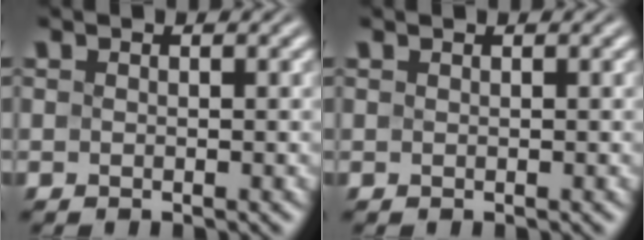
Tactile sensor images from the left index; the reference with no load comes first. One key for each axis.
{"total": 0.0}